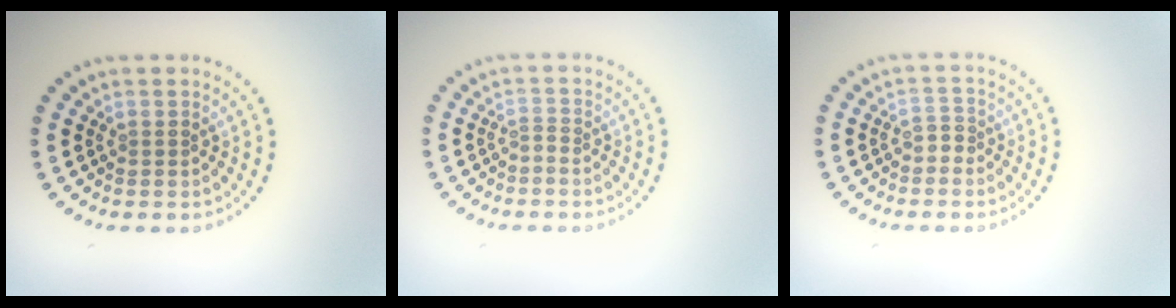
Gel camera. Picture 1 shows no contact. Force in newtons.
{"total": 0.5, "press": 0.0, "slide": 0.5}
{"total": 1.0, "press": 0.8, "slide": 0.5}